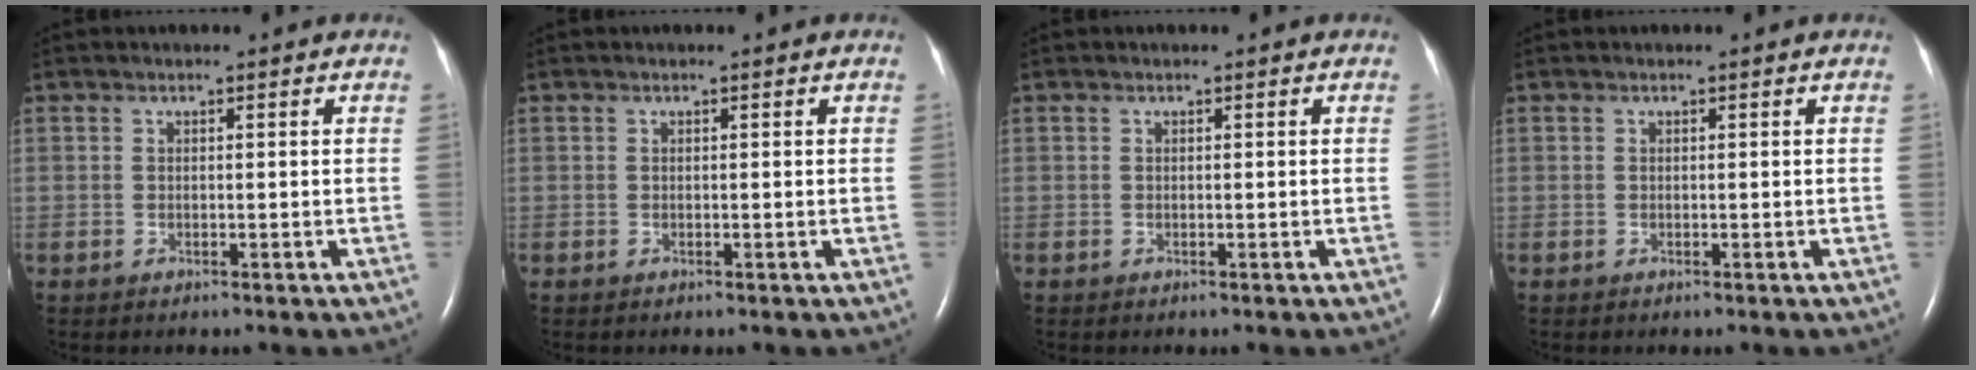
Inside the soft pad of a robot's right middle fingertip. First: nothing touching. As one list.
[{"total": 0.0}, {"total": 0.0}, {"total": 0.0}]